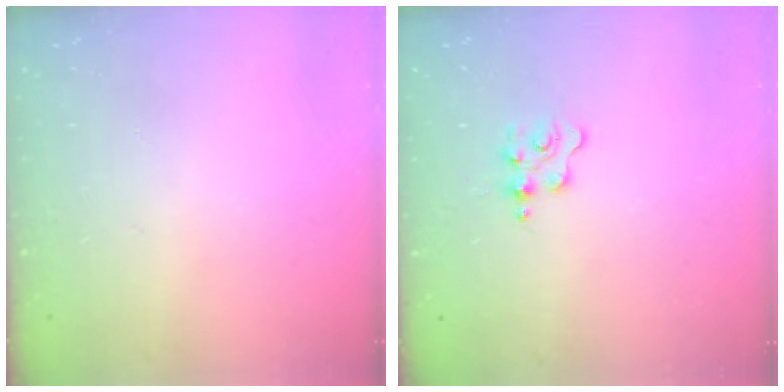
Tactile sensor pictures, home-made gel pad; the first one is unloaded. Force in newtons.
{"total": 2.0, "press": 2.0, "slide": 0.2}